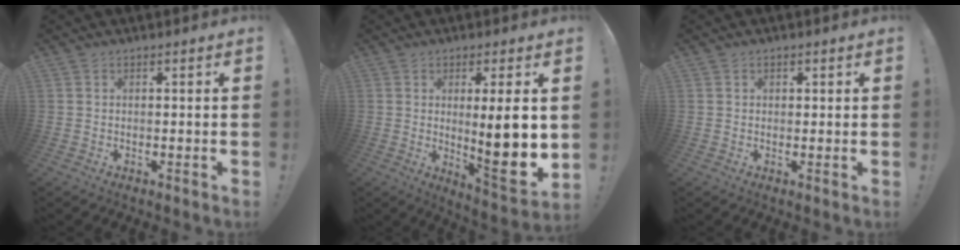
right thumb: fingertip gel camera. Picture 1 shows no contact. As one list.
[{"total": 13.8, "force": [1.4, 2.2, 13.6], "torque": [-0.189, -0.024, 0.021]}, {"total": 0.8, "force": [0.4, 0.6, 0.2], "torque": [0.003, -0.002, 0.006]}]